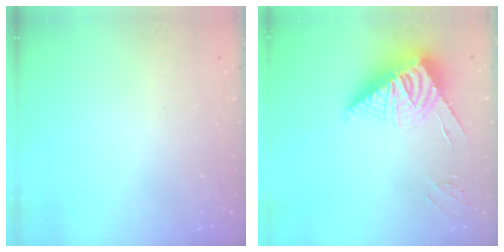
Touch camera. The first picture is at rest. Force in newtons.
{"total": 9.3, "press": 9.3, "slide": 1.1}